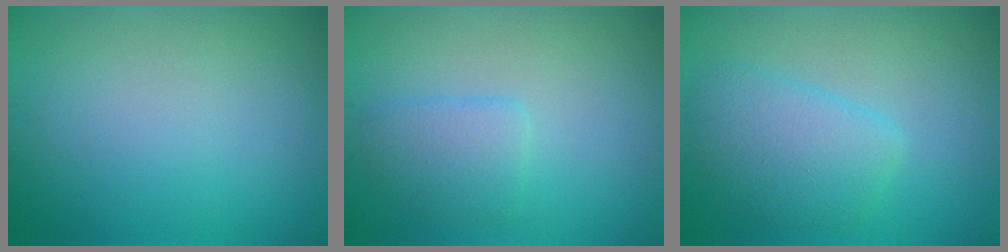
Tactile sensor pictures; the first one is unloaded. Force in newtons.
{"total": 2.4, "press": 2.4, "slide": 0.2}
{"total": 3.9, "press": 3.9, "slide": 0.4}